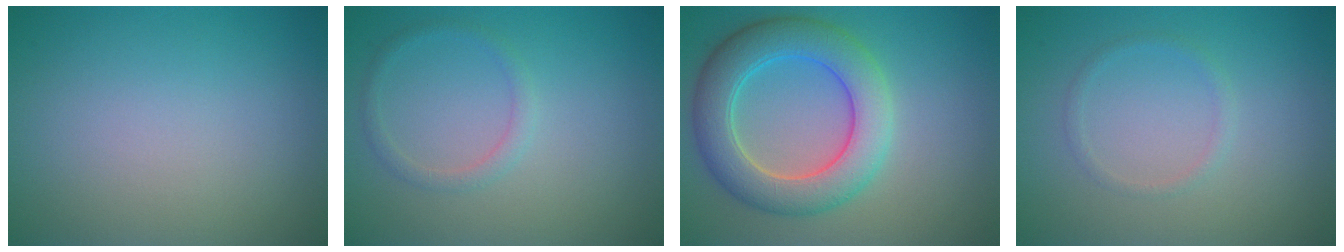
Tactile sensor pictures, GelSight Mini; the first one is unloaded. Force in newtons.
{"total": 1.3, "press": 1.3, "slide": 0.1}
{"total": 6.8, "press": 6.8, "slide": 0.2}
{"total": 1.0, "press": 0.9, "slide": 0.0}